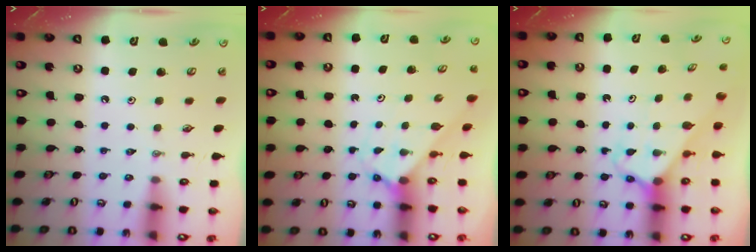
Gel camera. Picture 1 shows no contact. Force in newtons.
{"total": 2.5, "press": 2.5, "slide": 0.2}
{"total": 2.5, "press": 2.5, "slide": 0.2}